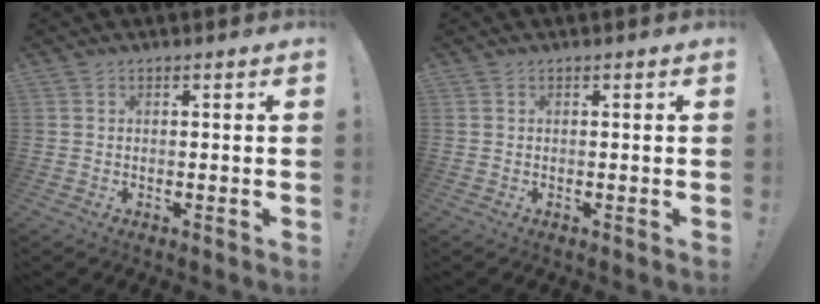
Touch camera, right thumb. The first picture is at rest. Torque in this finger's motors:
{"motor_torque": [-0.14, 0.12, 0.00, 0.00, 0.00]}